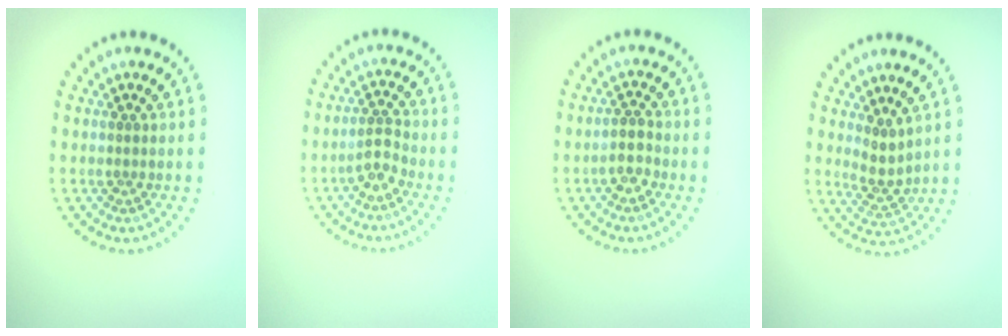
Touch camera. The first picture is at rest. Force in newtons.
{"total": 2.0, "press": 1.5, "slide": 1.3}
{"total": 1.7, "press": 1.5, "slide": 0.9}
{"total": 2.1, "press": 1.6, "slide": 1.3}